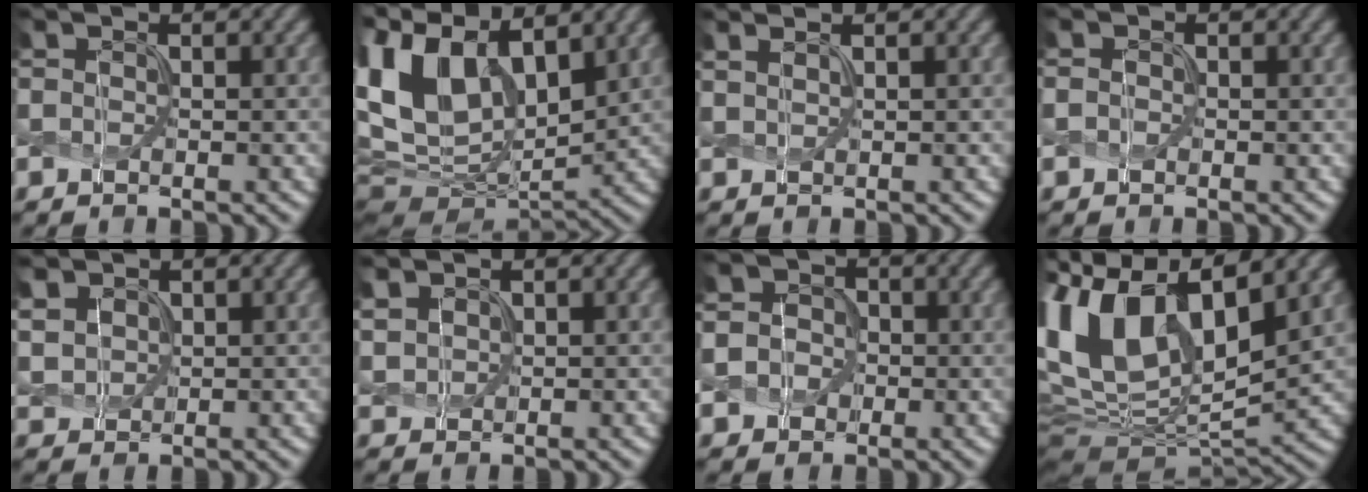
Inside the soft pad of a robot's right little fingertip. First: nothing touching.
{"total": 13.9, "force": [5.6, 7.9, 10.0], "torque": [-0.219, 0.022, 0.099]}
{"total": 2.1, "force": [1.4, 0.7, 1.3], "torque": [-0.019, 0.006, 0.007]}
{"total": 0.6, "force": [-0.2, 0.5, 0.3], "torque": [-0.007, -0.001, -0.006]}
{"total": 2.8, "force": [1.6, 1.9, 1.2], "torque": [-0.046, 0.000, 0.039]}
{"total": 1.8, "force": [1.3, 1.1, 0.7], "torque": [-0.027, 0.004, 0.033]}
{"total": 3.9, "force": [-0.3, 3.5, 1.5], "torque": [-0.004, 0.019, -0.027]}
{"total": 14.4, "force": [3.1, 8.0, 11.6], "torque": [-0.241, 0.018, 0.059]}